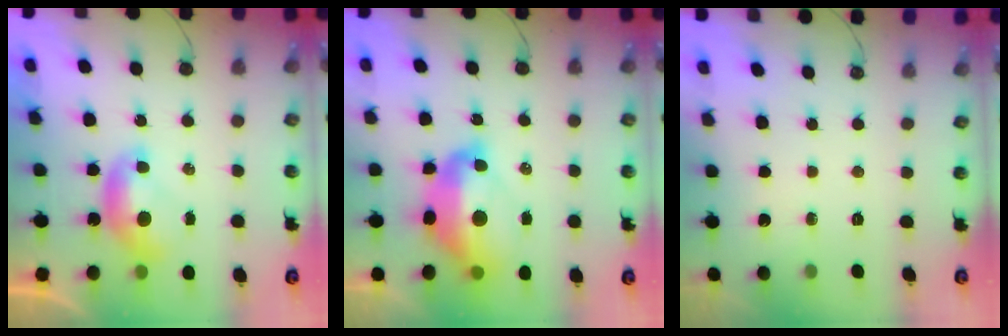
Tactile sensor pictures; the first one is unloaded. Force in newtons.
{"total": 10.3, "press": 10.2, "slide": 1.3}
{"total": 0.0}